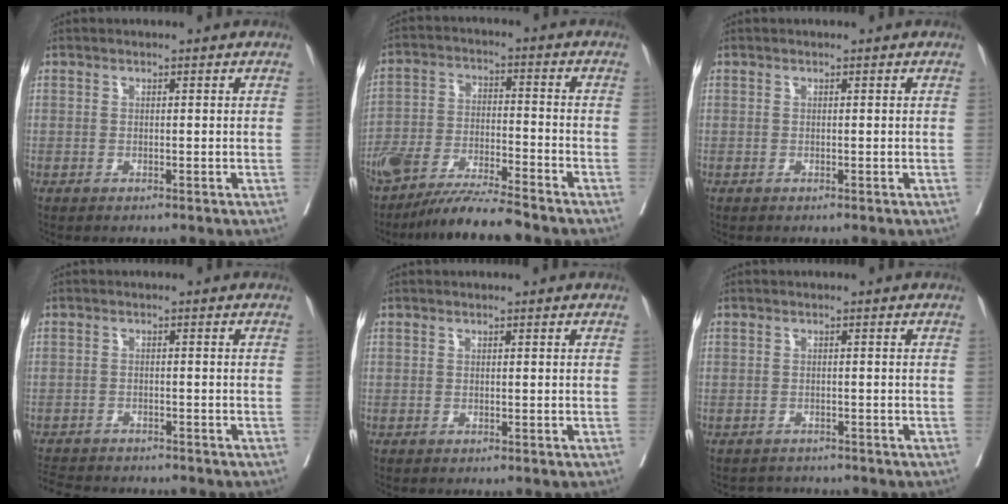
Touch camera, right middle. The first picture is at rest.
{"total": 10.4, "force": [-9.1, 0.5, 5.0], "torque": [-0.086, -0.014, -0.165]}
{"total": 0.0}
{"total": 8.8, "force": [-8.1, 1.9, 2.7], "torque": [-0.046, -0.007, -0.118]}
{"total": 0.0}
{"total": 2.3, "force": [-2.1, 0.6, -0.6], "torque": [0.012, -0.006, -0.035]}